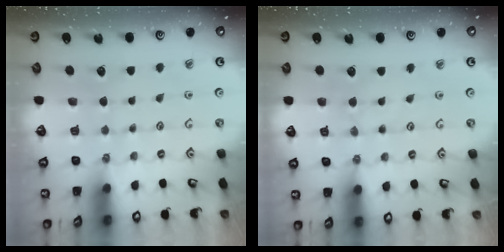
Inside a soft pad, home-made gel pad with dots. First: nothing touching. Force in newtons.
{"total": 0.0}